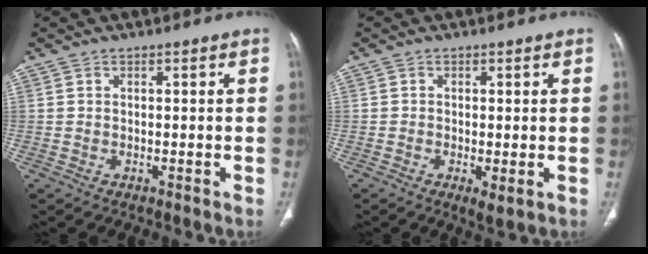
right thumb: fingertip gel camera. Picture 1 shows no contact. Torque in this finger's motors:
{"motor_torque": [-0.30, 0.09, -0.46, 0.02, -0.03]}